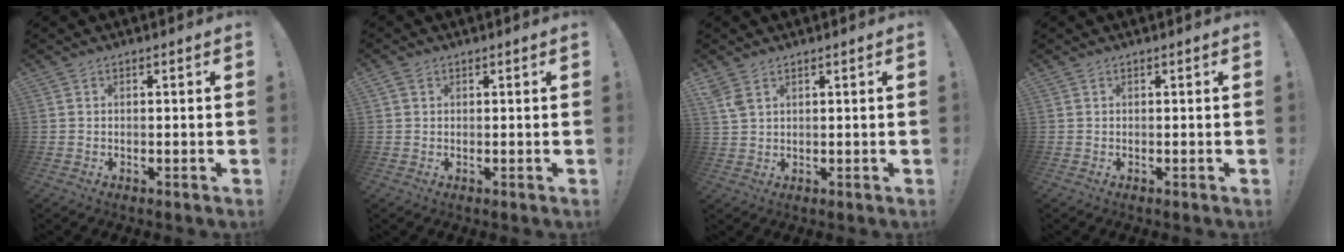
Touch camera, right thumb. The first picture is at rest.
{"total": 1.5, "force": [0.7, 1.1, 0.7], "torque": [-0.022, 0.006, 0.016]}
{"total": 3.7, "force": [2.2, 1.8, 2.3], "torque": [-0.036, -0.010, 0.041]}
{"total": 0.0}